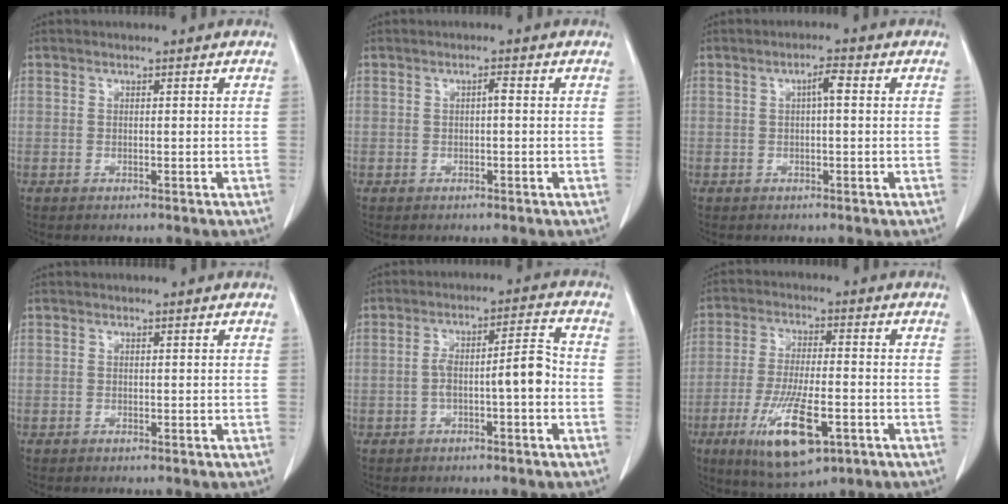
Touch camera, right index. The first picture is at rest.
{"total": 0.9, "force": [-0.1, 0.2, 0.9], "torque": [-0.015, 0.002, 0.000]}
{"total": 2.3, "force": [0.4, 0.3, 2.2], "torque": [-0.038, 0.005, 0.006]}
{"total": 0.0}
{"total": 6.4, "force": [-1.7, 1.0, 6.1], "torque": [-0.099, 0.031, -0.025]}
{"total": 12.9, "force": [-5.5, 3.3, 11.1], "torque": [-0.214, -0.023, -0.086]}